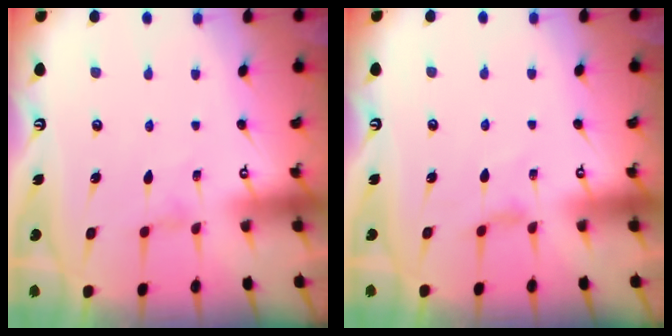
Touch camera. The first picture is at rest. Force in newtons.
{"total": 4.2, "press": 4.2, "slide": 0.5}